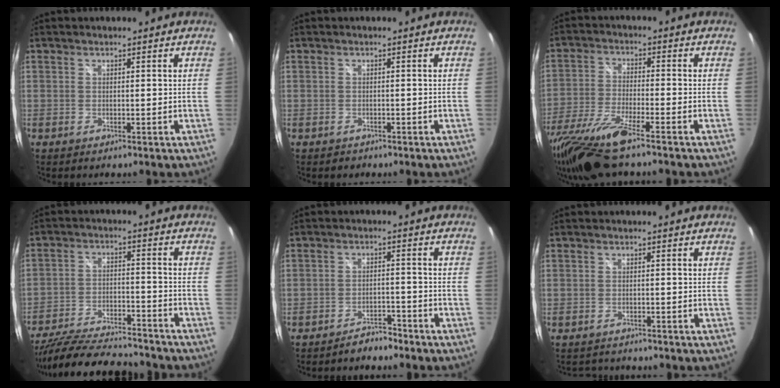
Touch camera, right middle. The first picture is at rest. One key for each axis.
{"total": 1.0, "fx": -0.7, "fy": 0.6, "fz": 0.0, "tx": -0.003, "ty": -0.001, "tz": -0.012}
{"total": 14.6, "fx": -11.5, "fy": 1.2, "fz": 9.0, "tx": -0.203, "ty": -0.043, "tz": -0.219}
{"total": 21.8, "fx": -18.9, "fy": 5.2, "fz": 9.6, "tx": -0.188, "ty": -0.034, "tz": -0.287}
{"total": 3.8, "fx": -3.6, "fy": 1.1, "fz": 0.8, "tx": -0.025, "ty": 0.006, "tz": -0.052}
{"total": 3.1, "fx": -2.8, "fy": 1.2, "fz": 0.4, "tx": -0.010, "ty": -0.005, "tz": -0.043}